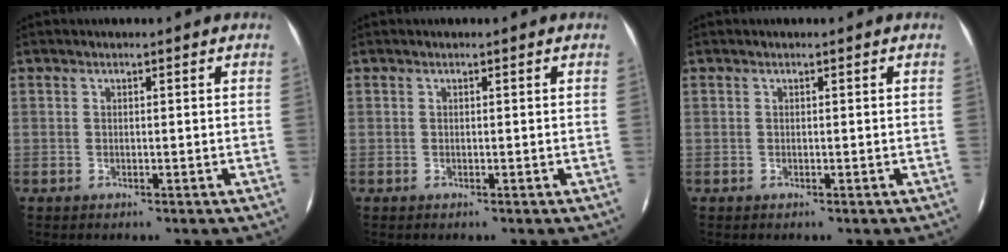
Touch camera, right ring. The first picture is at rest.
{"total": 0.0}
{"total": 0.0}